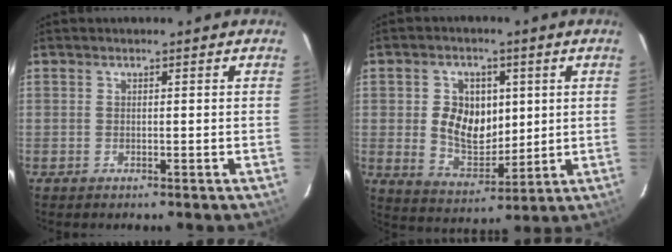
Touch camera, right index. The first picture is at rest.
{"total": 10.0, "force": [1.3, 7.5, 6.5], "torque": [-0.128, 0.005, 0.035]}